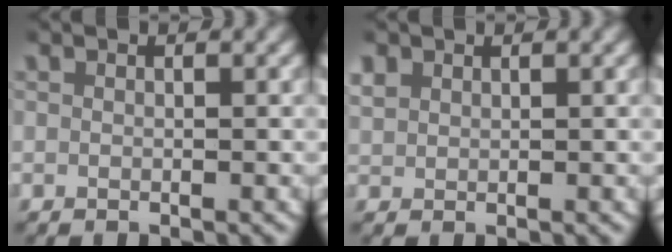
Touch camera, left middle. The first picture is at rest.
{"total": 1.8, "force": [0.9, 1.3, 0.7], "torque": [-0.026, 0.000, 0.024]}